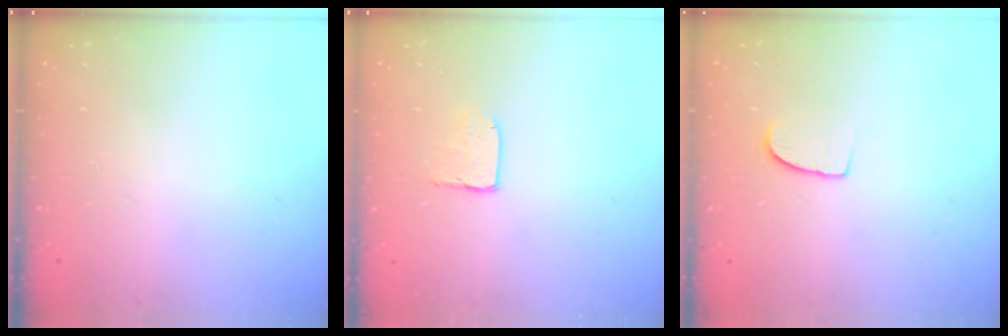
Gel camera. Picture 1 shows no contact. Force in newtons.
{"total": 3.9, "press": 3.9, "slide": 0.1}
{"total": 5.2, "press": 5.2, "slide": 0.4}